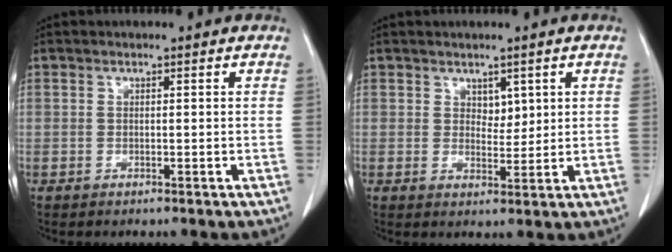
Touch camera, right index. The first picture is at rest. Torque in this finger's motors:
{"motor_torque": [-0.03, 0.18, -0.02, 0.00]}